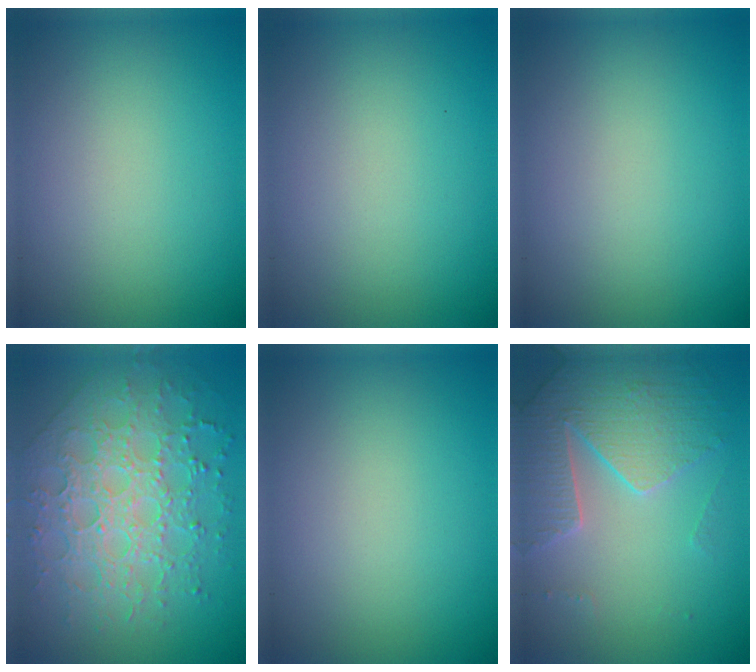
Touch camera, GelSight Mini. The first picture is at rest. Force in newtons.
{"total": 0.0}
{"total": 0.0}
{"total": 7.9, "press": 5.7, "slide": 5.5}
{"total": 0.0}
{"total": 4.1, "press": 4.0, "slide": 1.0}